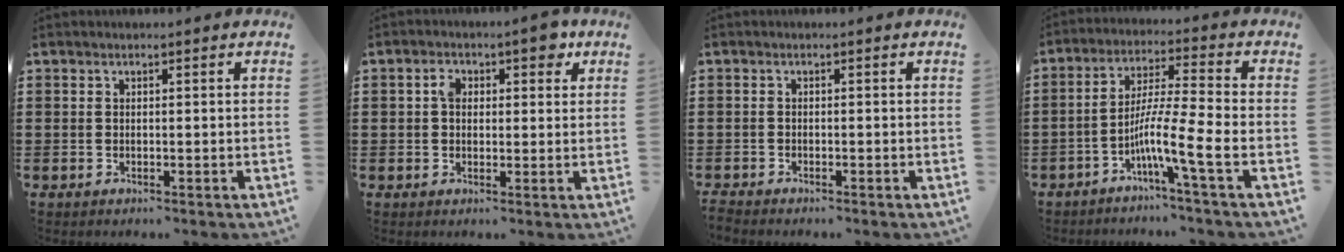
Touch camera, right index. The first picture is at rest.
{"total": 4.5, "force": [1.6, 2.4, 3.4], "torque": [-0.051, 0.002, 0.020]}
{"total": 0.8, "force": [-0.8, -0.1, -0.1], "torque": [0.000, 0.001, -0.016]}
{"total": 8.8, "force": [-4.0, 0.0, 7.8], "torque": [-0.148, -0.008, -0.077]}